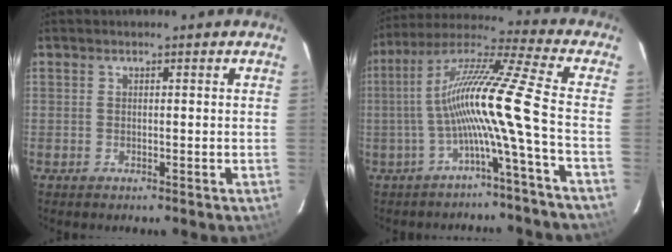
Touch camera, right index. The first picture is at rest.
{"total": 13.8, "force": [-3.6, -2.8, 13.0], "torque": [-0.221, 0.004, -0.070]}